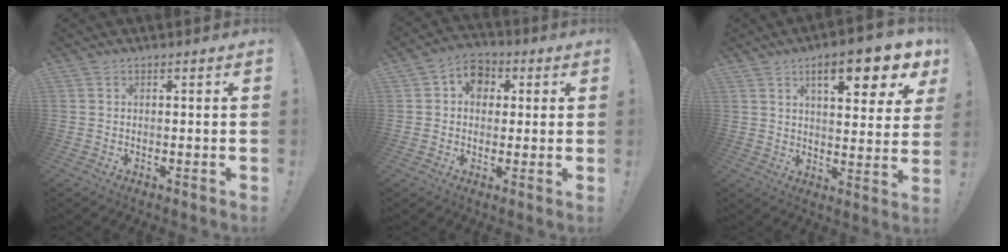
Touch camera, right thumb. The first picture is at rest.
{"total": 7.6, "force": [1.6, 6.4, 3.7], "torque": [-0.053, 0.005, 0.032]}
{"total": 12.3, "force": [6.4, 3.1, 10.0], "torque": [-0.141, -0.030, 0.098]}